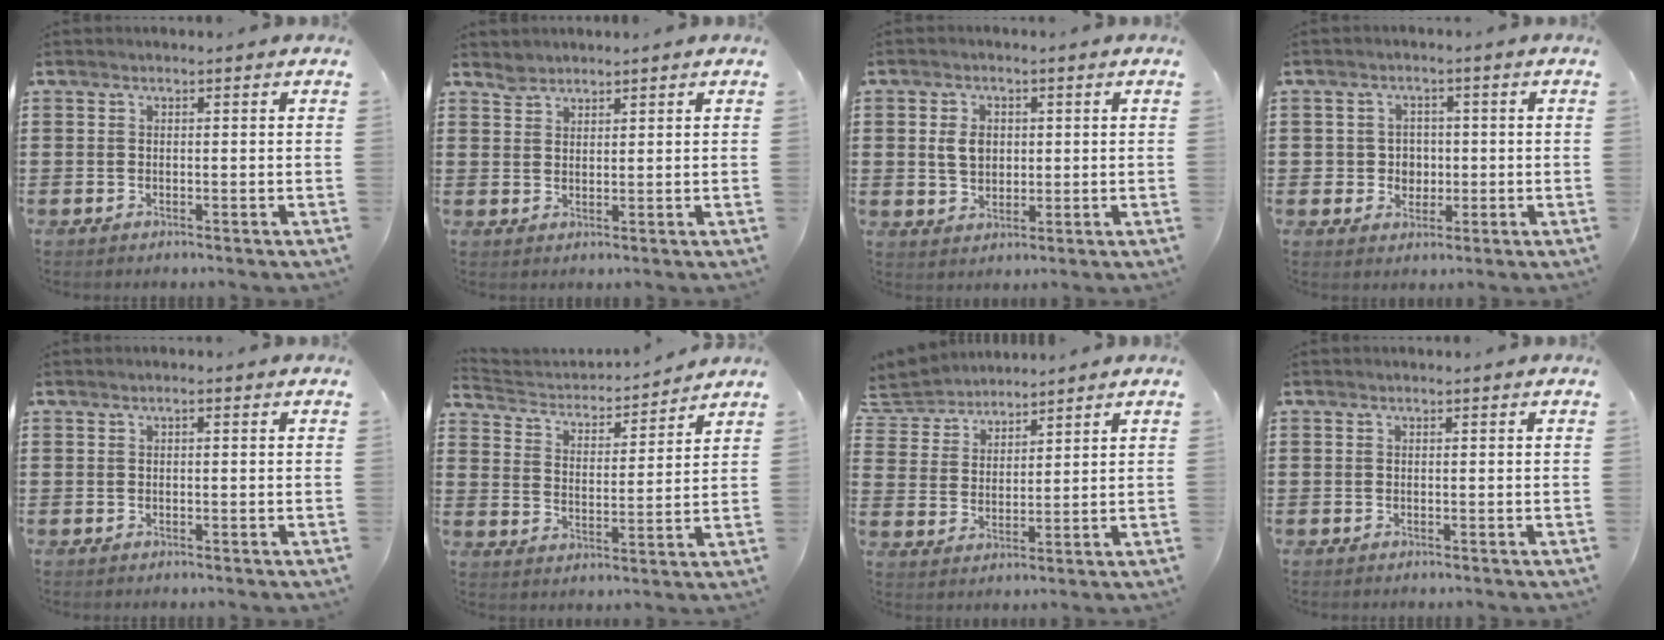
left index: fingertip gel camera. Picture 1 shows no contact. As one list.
[{"total": 1.8, "force": [1.7, 0.5, -0.2], "torque": [-0.001, 0.000, 0.034]}, {"total": 4.0, "force": [0.7, 3.0, 2.6], "torque": [-0.053, 0.008, 0.008]}, {"total": 3.3, "force": [-0.2, 3.2, 1.0], "torque": [-0.034, 0.007, -0.008]}, {"total": 0.6, "force": [-0.1, 0.2, 0.6], "torque": [-0.012, -0.002, -0.001]}, {"total": 2.9, "force": [2.8, 0.8, 0.0], "torque": [-0.025, -0.025, 0.040]}, {"total": 5.1, "force": [4.7, 1.8, -0.2], "torque": [-0.026, -0.025, 0.085]}, {"total": 0.0}]